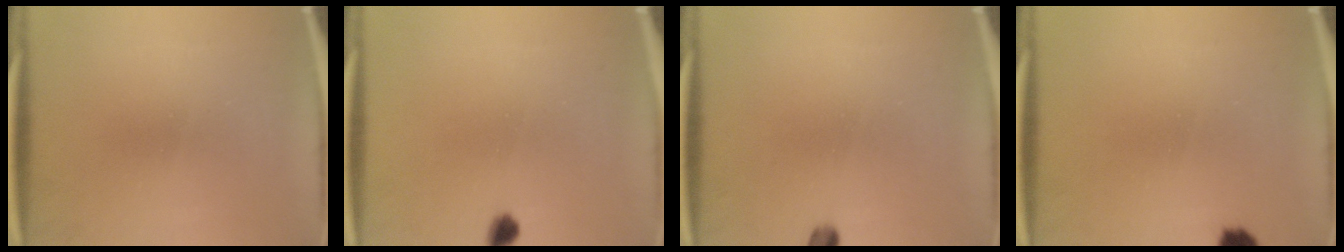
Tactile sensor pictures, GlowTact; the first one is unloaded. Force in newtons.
{"total": 2.4}
{"total": 2.0}
{"total": 2.7}